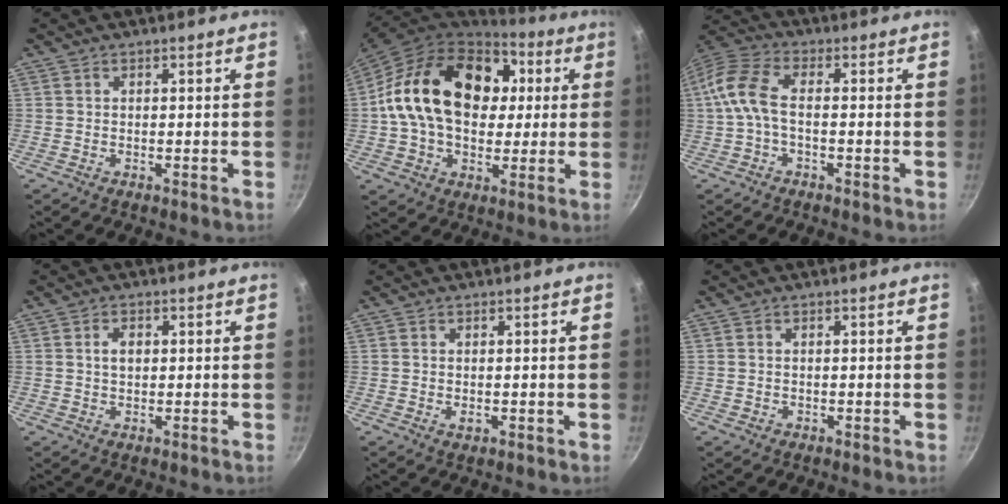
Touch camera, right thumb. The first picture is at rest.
{"total": 24.9, "force": [4.0, 17.6, 17.2], "torque": [-0.277, 0.028, 0.060]}
{"total": 8.6, "force": [-1.2, 4.5, 7.2], "torque": [-0.162, 0.028, -0.040]}
{"total": 2.4, "force": [0.3, 1.7, 1.6], "torque": [-0.019, 0.005, 0.005]}
{"total": 1.4, "force": [-0.2, 1.0, 1.0], "torque": [-0.016, -0.001, -0.002]}
{"total": 0.6, "force": [-0.2, 0.5, 0.2], "torque": [0.001, 0.002, -0.002]}